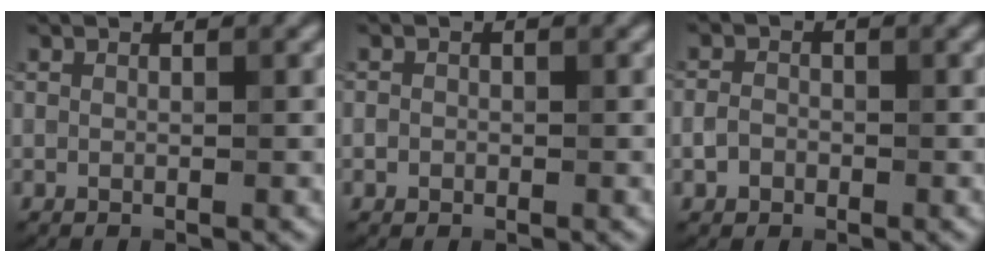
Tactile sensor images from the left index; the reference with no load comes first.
{"total": 0.9, "force": [-0.1, 0.9, 0.3], "torque": [0.016, 0.010, -0.009]}
{"total": 1.5, "force": [-0.7, 1.2, 0.7], "torque": [-0.001, 0.007, -0.022]}